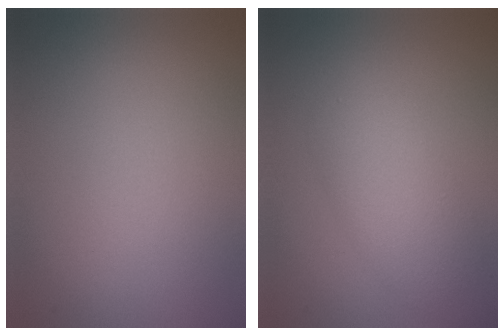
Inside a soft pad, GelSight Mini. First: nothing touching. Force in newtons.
{"total": 4.3, "press": 4.3, "slide": 0.1}